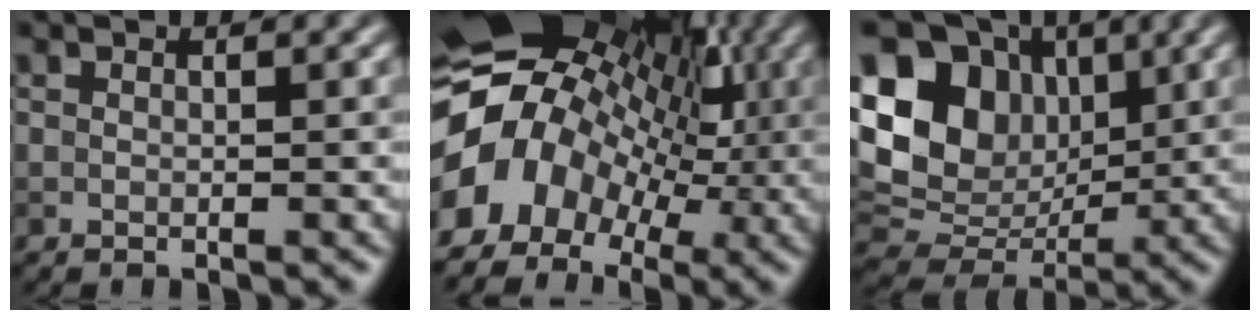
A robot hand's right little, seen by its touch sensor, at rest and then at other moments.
{"total": 12.9, "force": [-0.6, 10.3, 7.8], "torque": [-0.142, 0.007, -0.018]}
{"total": 14.1, "force": [3.1, 11.1, 8.2], "torque": [-0.174, 0.021, 0.054]}